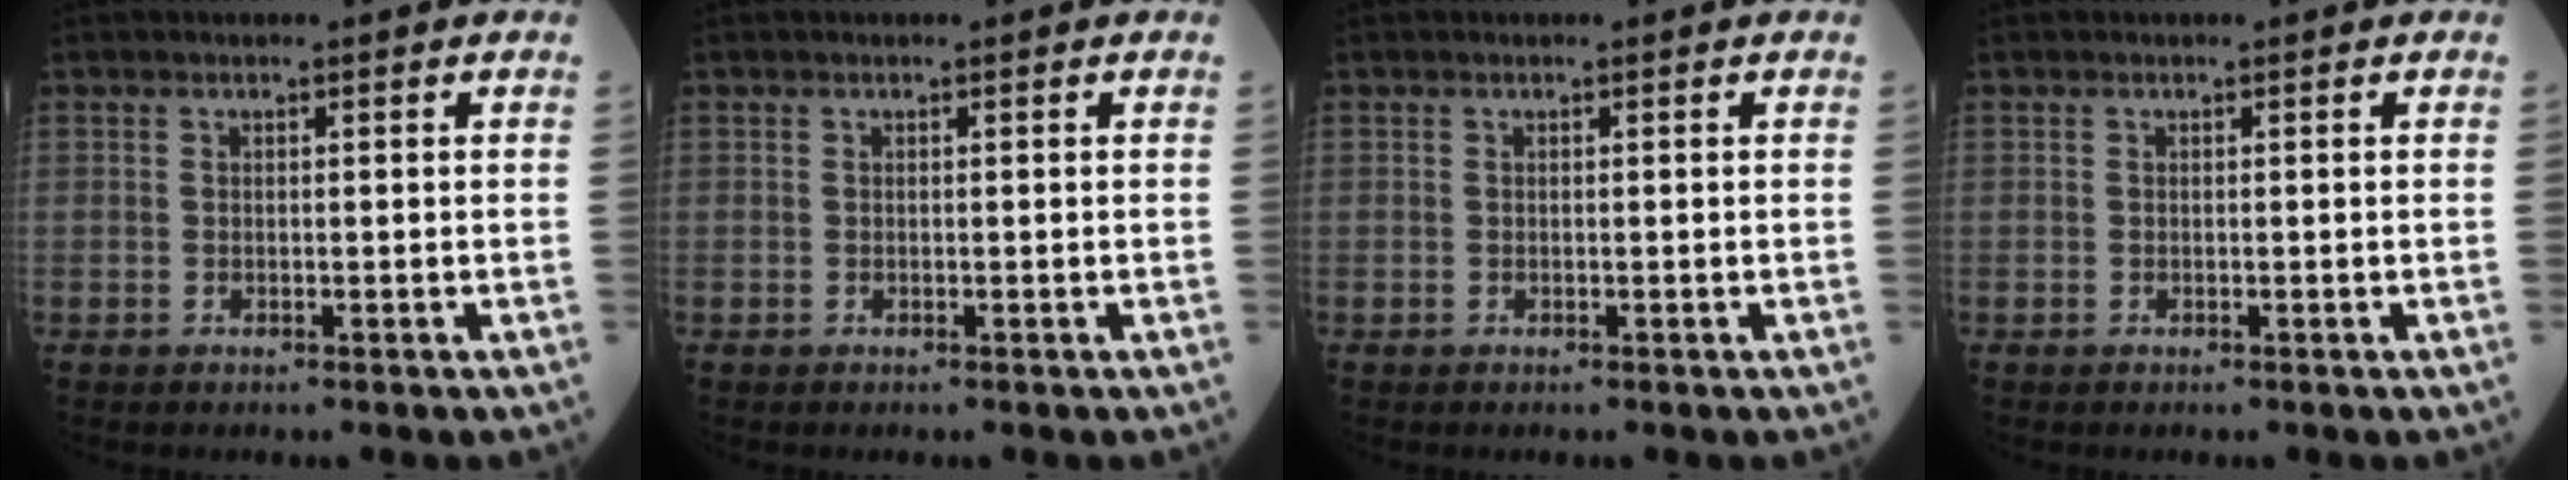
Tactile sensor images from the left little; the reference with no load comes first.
{"total": 0.0}
{"total": 0.0}
{"total": 0.0}